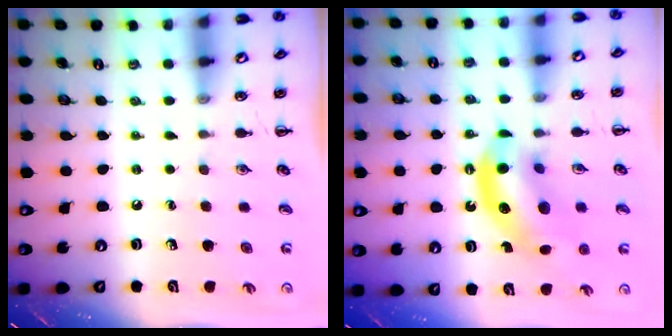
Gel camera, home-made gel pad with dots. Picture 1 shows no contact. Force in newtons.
{"total": 12.9, "press": 12.5, "slide": 3.3}